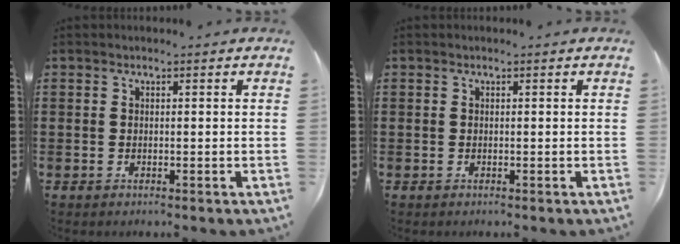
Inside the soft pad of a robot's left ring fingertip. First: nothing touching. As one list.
[{"total": 0.0}]